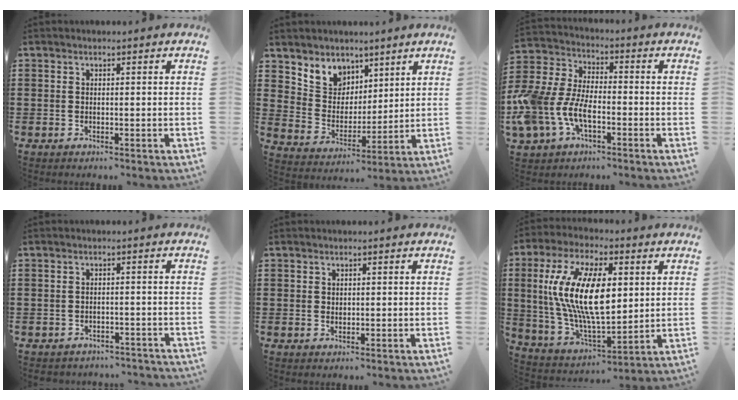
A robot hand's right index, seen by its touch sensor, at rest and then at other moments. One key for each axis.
{"total": 6.7, "fx": 4.6, "fy": 4.9, "fz": -0.2, "tx": -0.042, "ty": -0.023, "tz": 0.088}
{"total": 8.1, "fx": -3.4, "fy": 4.8, "fz": 5.7, "tx": -0.173, "ty": -0.014, "tz": -0.078}
{"total": 2.0, "fx": -1.9, "fy": 0.3, "fz": -0.1, "tx": -0.006, "ty": 0.000, "tz": -0.044}
{"total": 0.7, "fx": 0.4, "fy": 0.5, "fz": 0.0, "tx": -0.001, "ty": 0.004, "tz": 0.008}
{"total": 15.9, "fx": 2.8, "fy": 7.0, "fz": 13.9, "tx": -0.296, "ty": 0.001, "tz": 0.050}